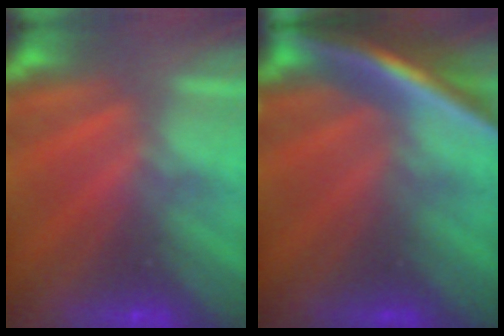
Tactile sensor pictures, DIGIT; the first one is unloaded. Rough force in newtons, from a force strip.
{"total": 7.1}